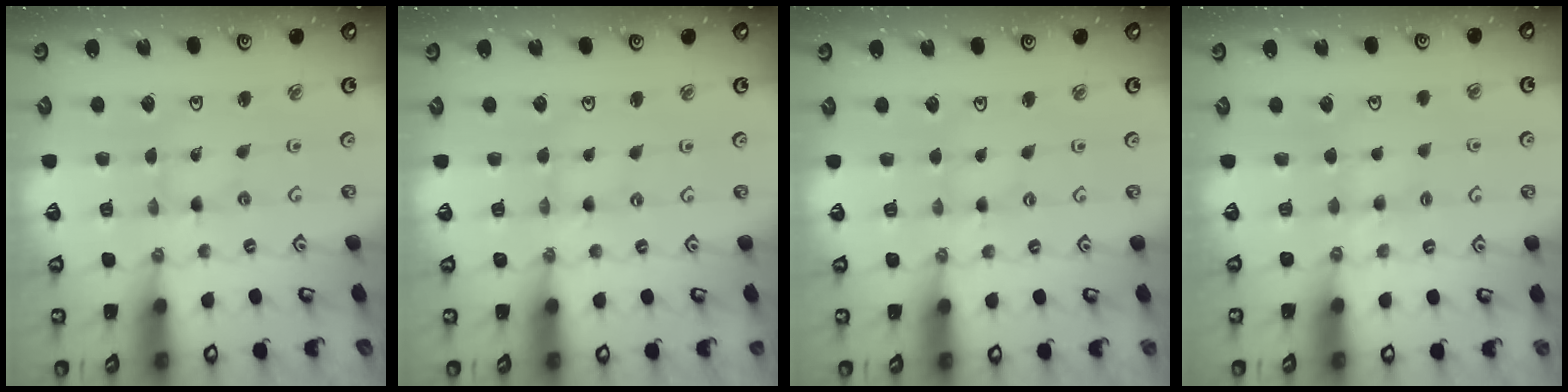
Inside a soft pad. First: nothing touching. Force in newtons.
{"total": 0.0}
{"total": 0.8, "press": 0.7, "slide": 0.3}
{"total": 3.7, "press": 3.7, "slide": 0.6}